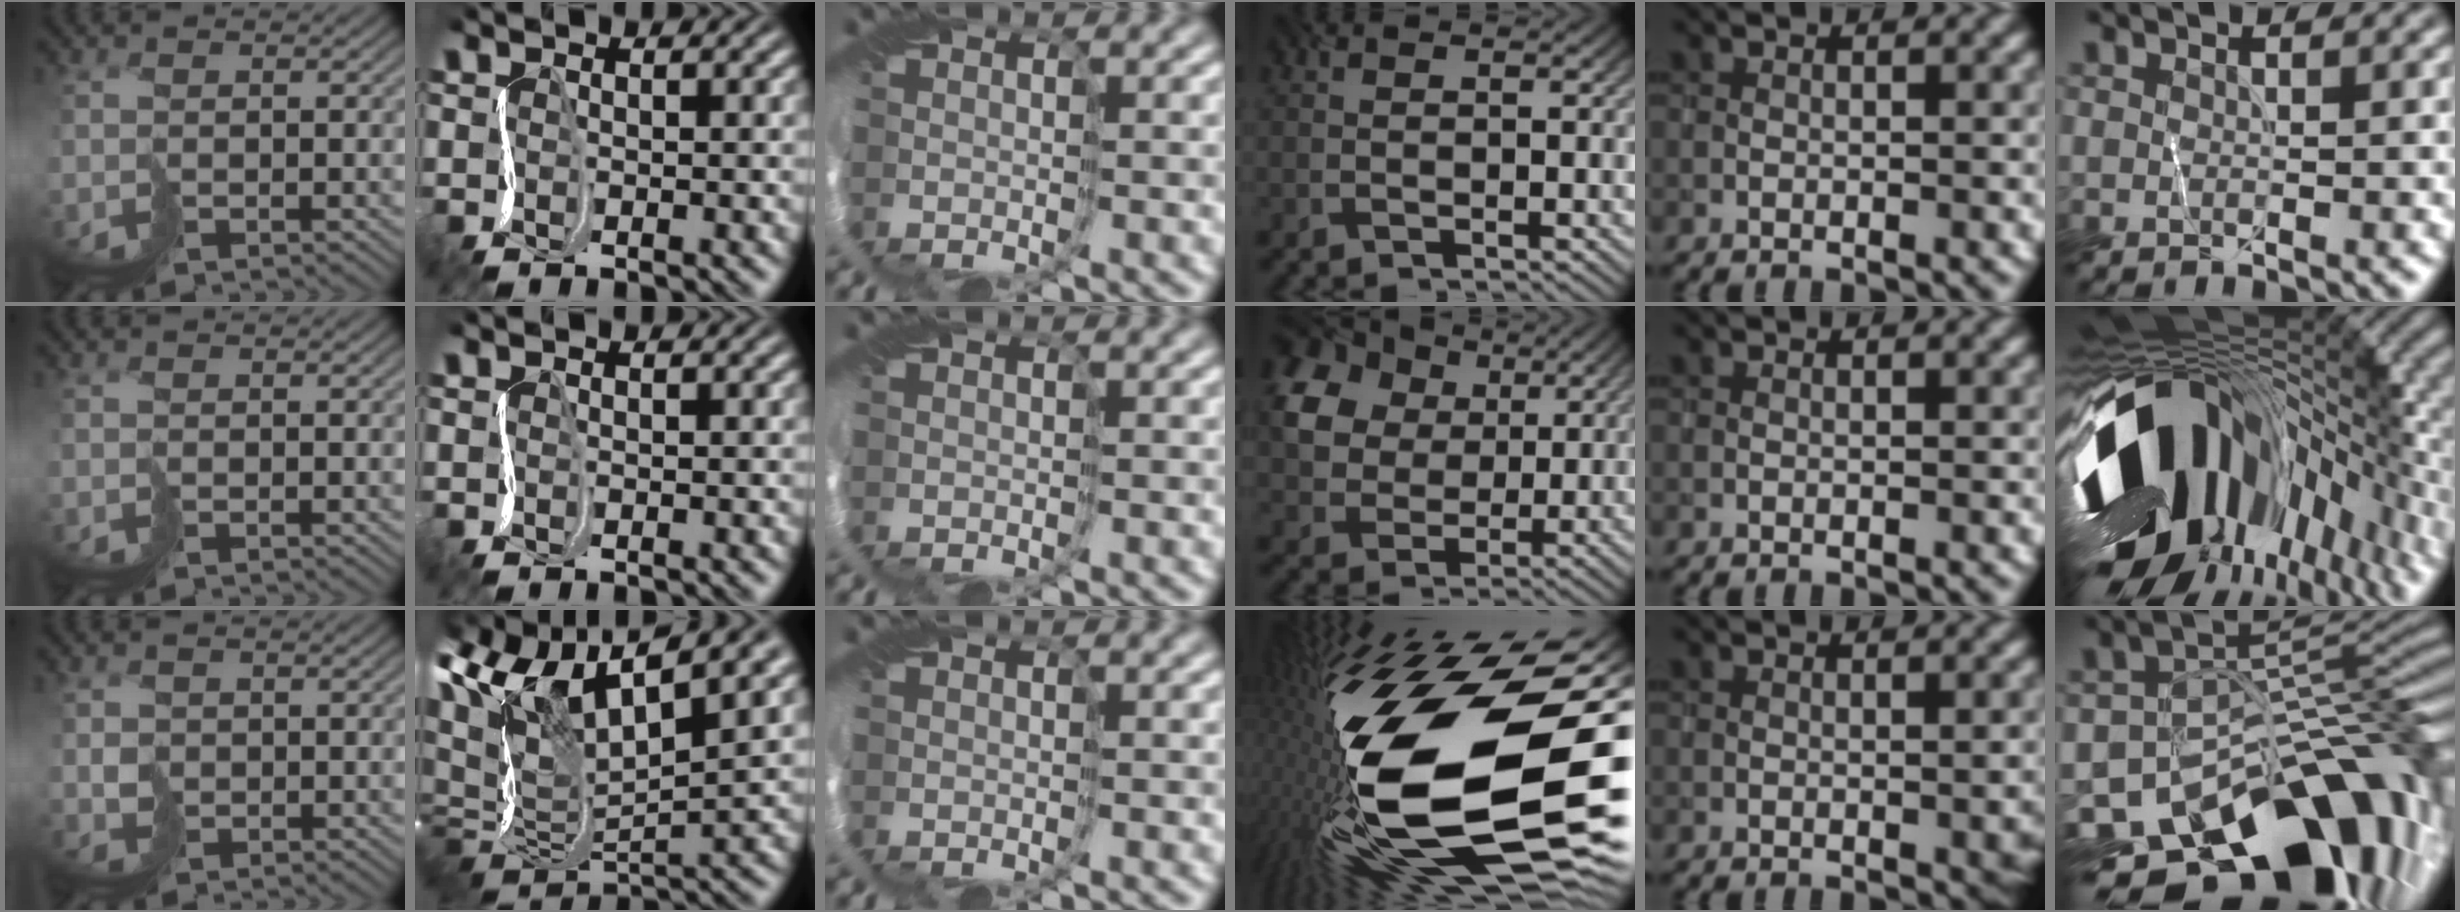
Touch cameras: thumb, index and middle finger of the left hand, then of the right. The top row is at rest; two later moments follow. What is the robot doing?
{"motion": "cut", "object": "paper"}